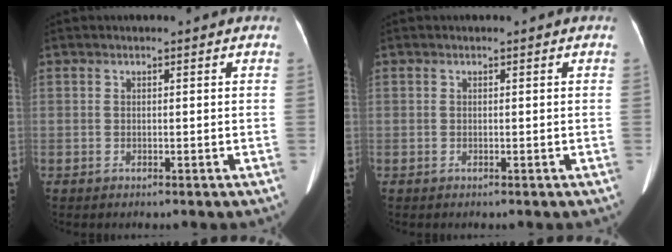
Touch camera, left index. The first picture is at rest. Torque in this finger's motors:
{"motor_torque": [0.00, 0.00, 0.00, 0.00]}